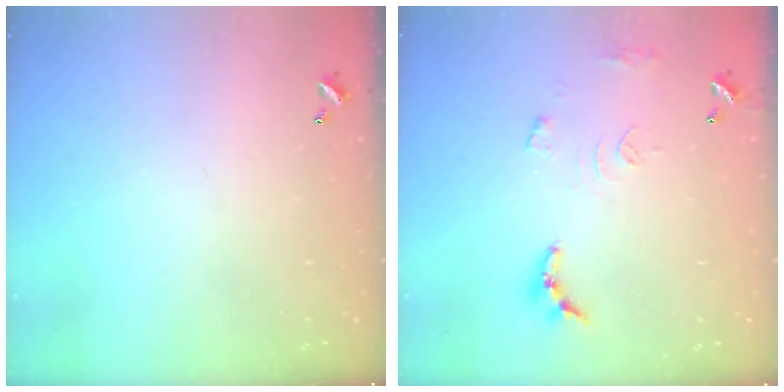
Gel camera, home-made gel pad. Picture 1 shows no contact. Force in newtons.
{"total": 10.1, "press": 10.0, "slide": 0.8}